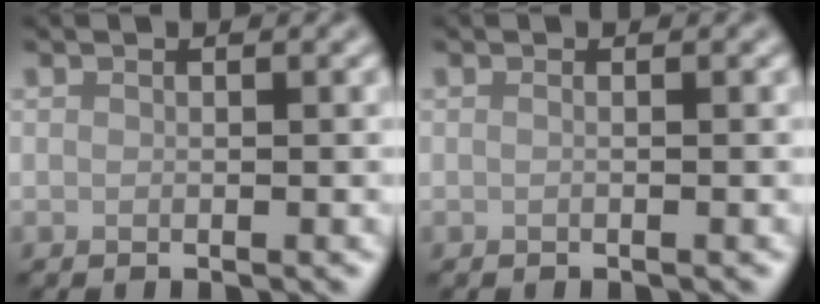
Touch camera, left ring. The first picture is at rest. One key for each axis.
{"total": 0.5, "fx": 0.0, "fy": 0.2, "fz": 0.5, "tx": -0.007, "ty": -0.005, "tz": -0.004}